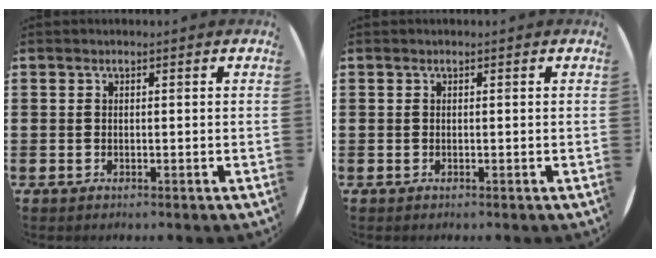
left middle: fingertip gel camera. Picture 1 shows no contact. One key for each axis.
{"total": 0.0}